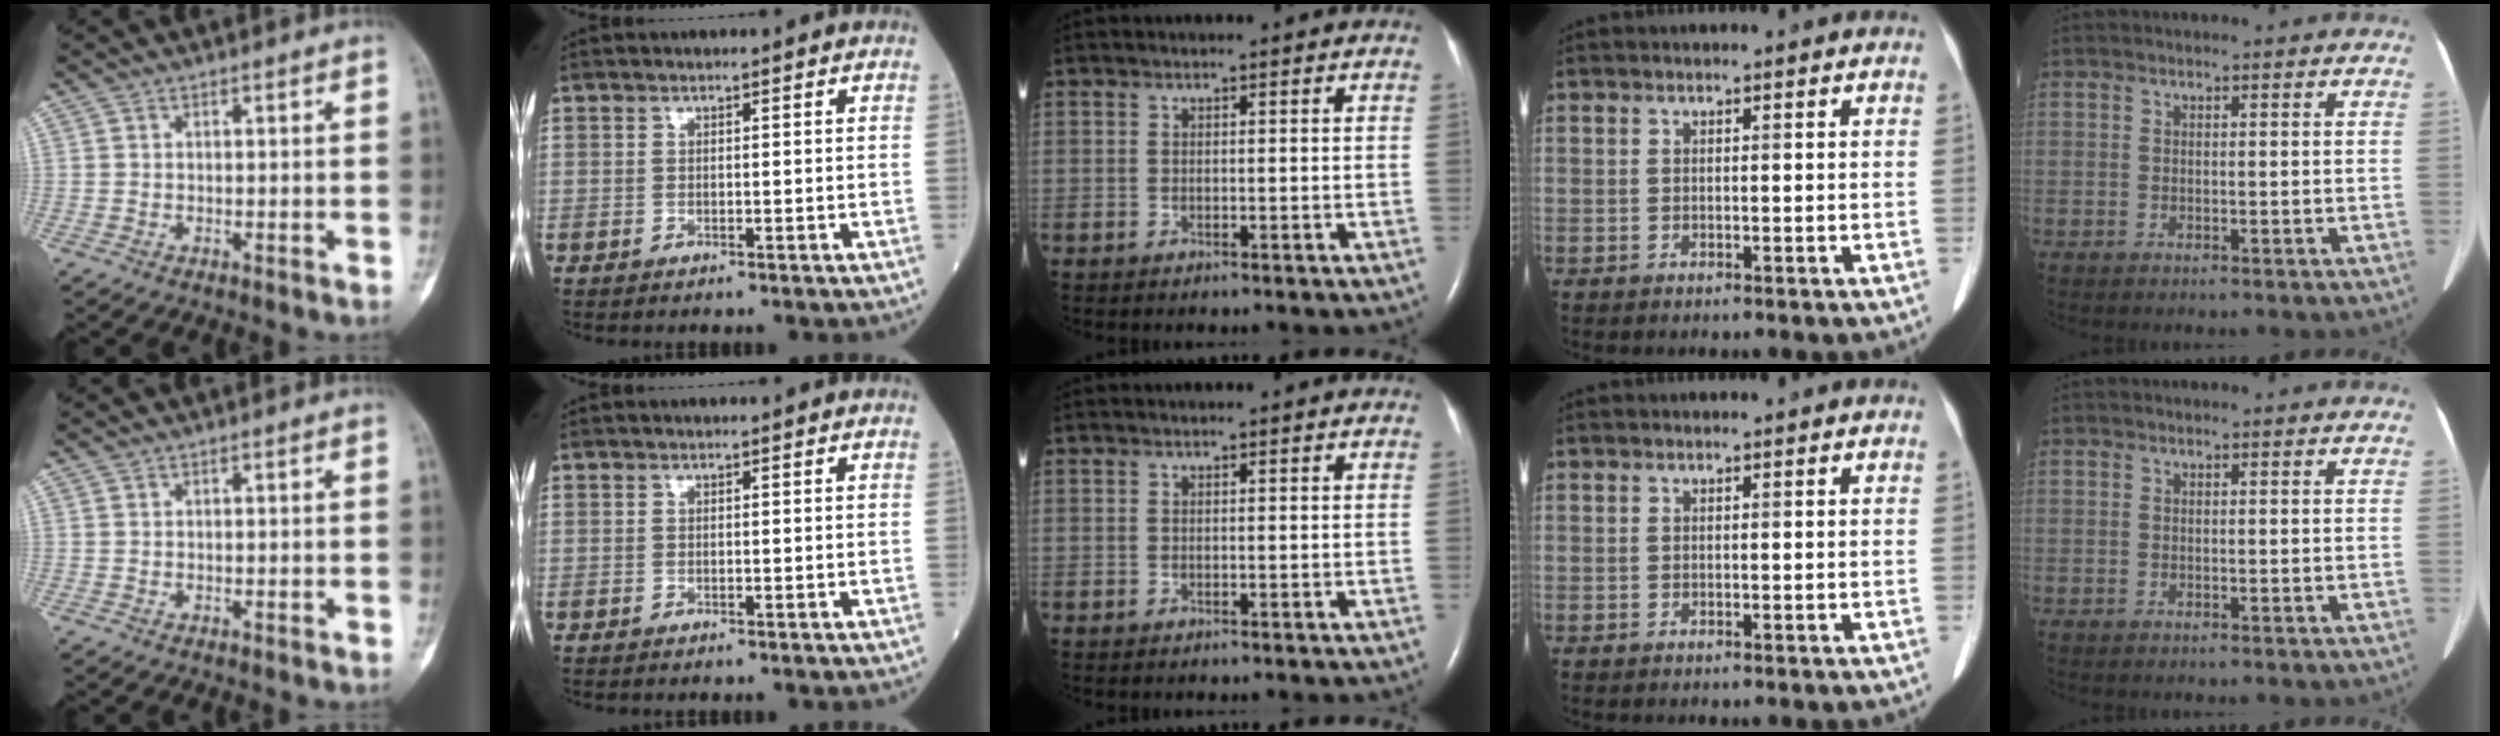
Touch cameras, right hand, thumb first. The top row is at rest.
{}